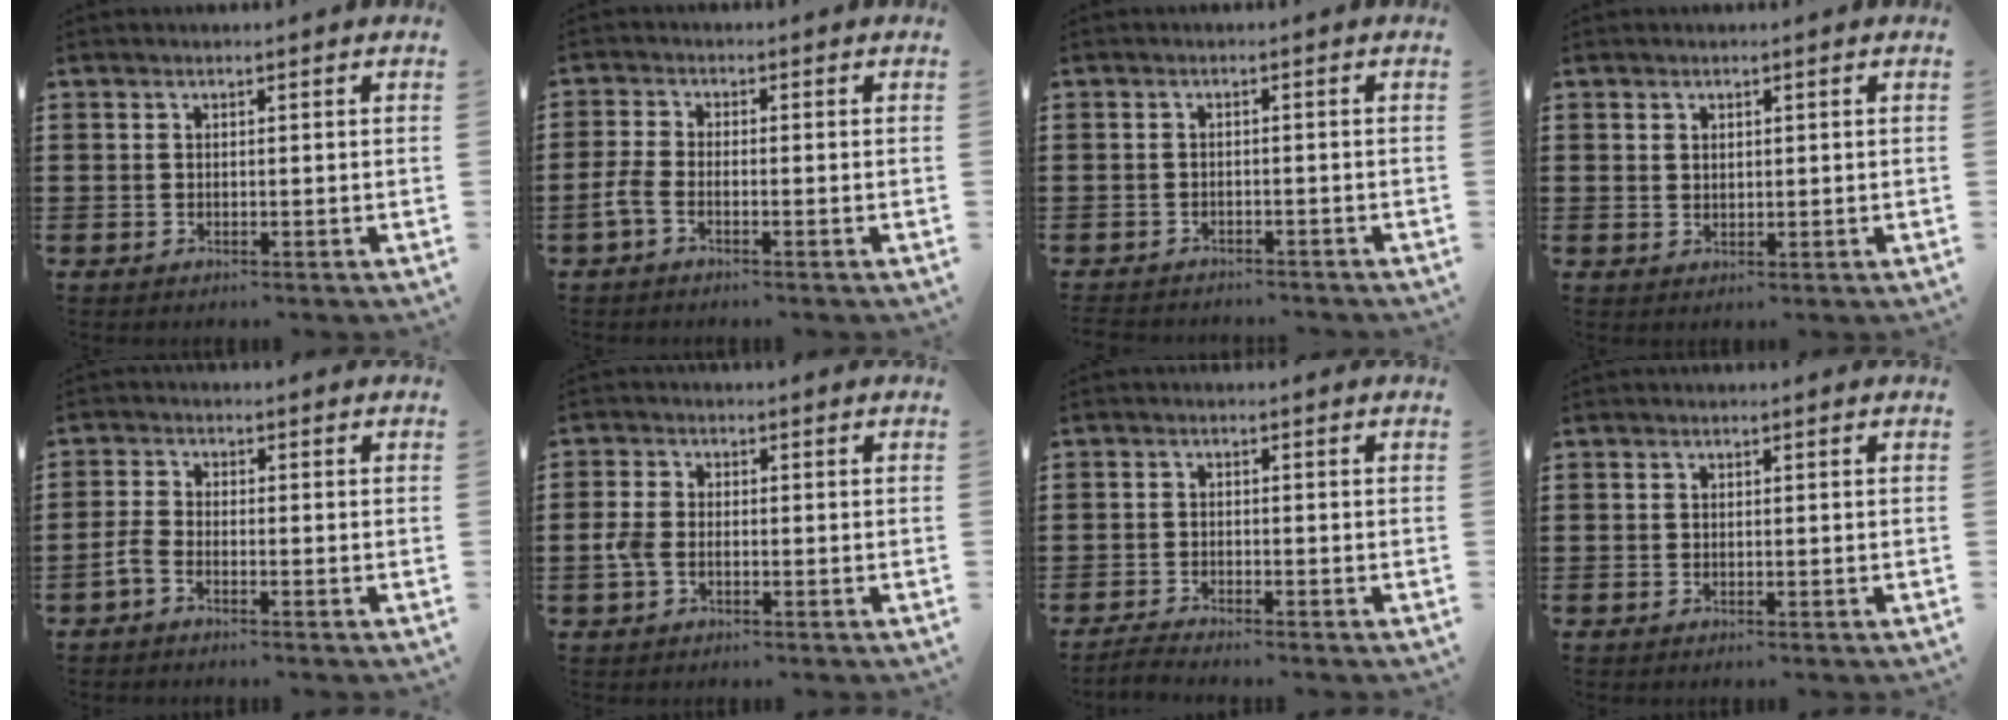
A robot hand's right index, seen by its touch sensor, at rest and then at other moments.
{"total": 2.4, "force": [-1.5, 0.7, 1.8], "torque": [-0.053, -0.006, -0.033]}
{"total": 1.4, "force": [-1.3, 0.2, -0.1], "torque": [-0.003, 0.000, -0.030]}
{"total": 1.2, "force": [1.0, 0.7, 0.2], "torque": [-0.005, 0.002, 0.019]}
{"total": 2.3, "force": [-1.7, 0.7, 1.3], "torque": [-0.038, -0.001, -0.037]}
{"total": 3.1, "force": [-0.9, 1.8, 2.3], "torque": [-0.064, -0.005, -0.023]}
{"total": 1.7, "force": [-1.6, -0.1, 0.1], "torque": [-0.003, 0.002, -0.033]}
{"total": 0.0}